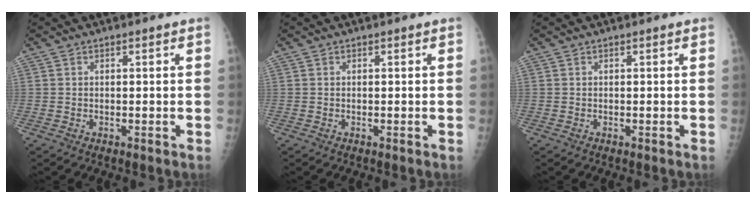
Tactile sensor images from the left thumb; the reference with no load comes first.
{"total": 0.0}
{"total": 0.0}